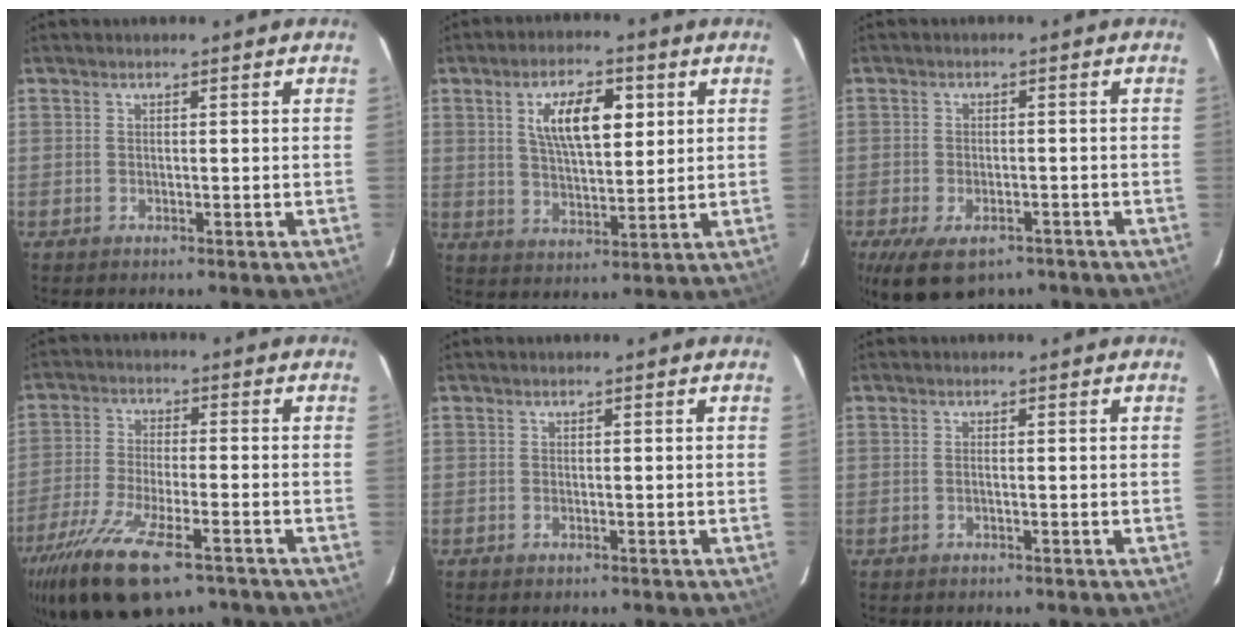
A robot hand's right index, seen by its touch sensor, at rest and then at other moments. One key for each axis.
{"total": 10.6, "fx": 3.5, "fy": 4.3, "fz": 9.0, "tx": -0.161, "ty": 0.011, "tz": 0.065}
{"total": 10.7, "fx": -6.9, "fy": 5.3, "fz": 6.2, "tx": -0.130, "ty": -0.027, "tz": -0.106}
{"total": 17.5, "fx": -11.4, "fy": 5.5, "fz": 12.1, "tx": -0.256, "ty": -0.058, "tz": -0.204}
{"total": 0.5, "fx": -0.3, "fy": 0.4, "fz": 0.2, "tx": -0.003, "ty": -0.002, "tz": -0.005}
{"total": 0.6, "fx": -0.1, "fy": 0.1, "fz": 0.6, "tx": -0.013, "ty": 0.002, "tz": -0.004}